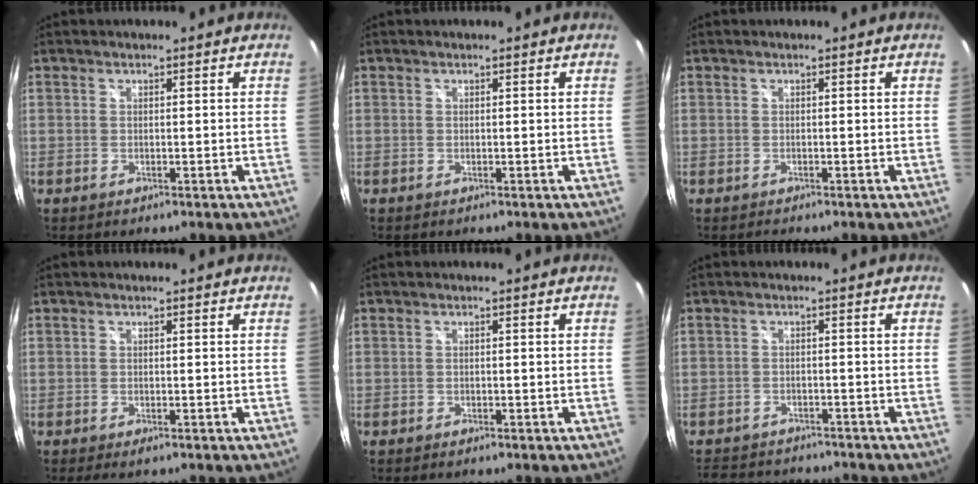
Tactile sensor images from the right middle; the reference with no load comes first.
{"total": 0.0}
{"total": 0.8, "force": [-0.7, 0.1, 0.3], "torque": [-0.006, -0.004, -0.013]}
{"total": 1.7, "force": [-1.2, 0.1, 1.2], "torque": [-0.023, -0.008, -0.018]}
{"total": 1.1, "force": [-0.8, 0.4, 0.5], "torque": [-0.010, -0.004, -0.015]}
{"total": 8.6, "force": [-7.7, 3.2, 2.3], "torque": [-0.064, 0.004, -0.116]}